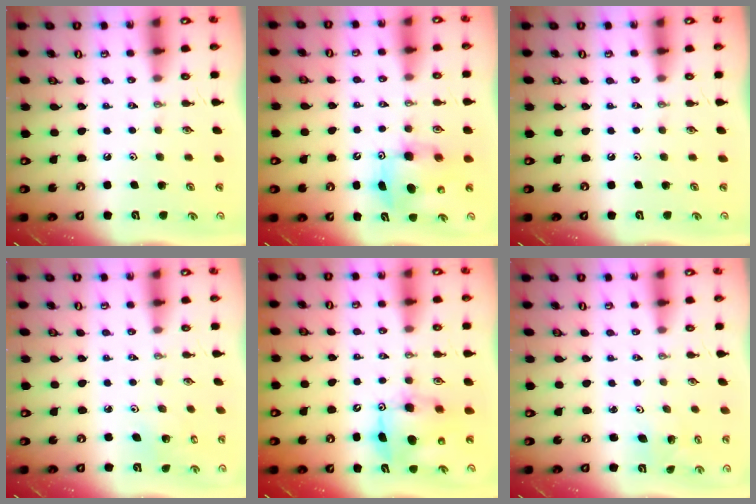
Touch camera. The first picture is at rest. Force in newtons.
{"total": 7.0, "press": 6.8, "slide": 1.6}
{"total": 0.0}
{"total": 3.5, "press": 3.5, "slide": 0.2}
{"total": 8.5, "press": 8.5, "slide": 0.9}
{"total": 1.3, "press": 1.3, "slide": 0.1}